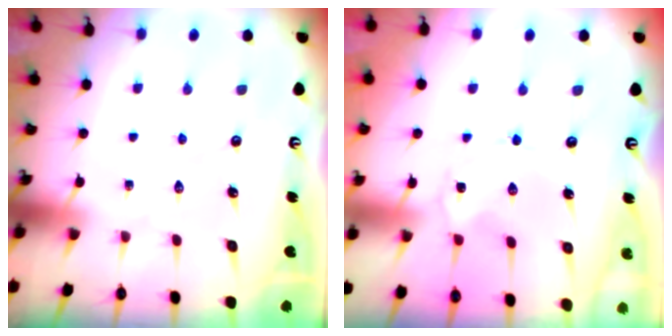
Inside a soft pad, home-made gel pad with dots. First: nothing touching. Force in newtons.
{"total": 2.6, "press": 2.6, "slide": 0.4}